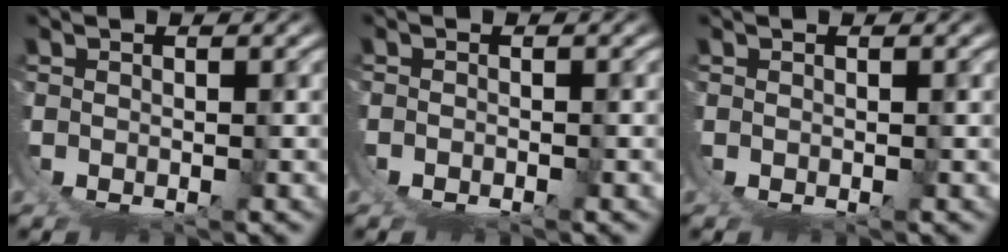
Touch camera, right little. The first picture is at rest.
{"total": 1.1, "force": [-0.5, 0.9, 0.4], "torque": [-0.011, 0.000, -0.009]}
{"total": 0.0}